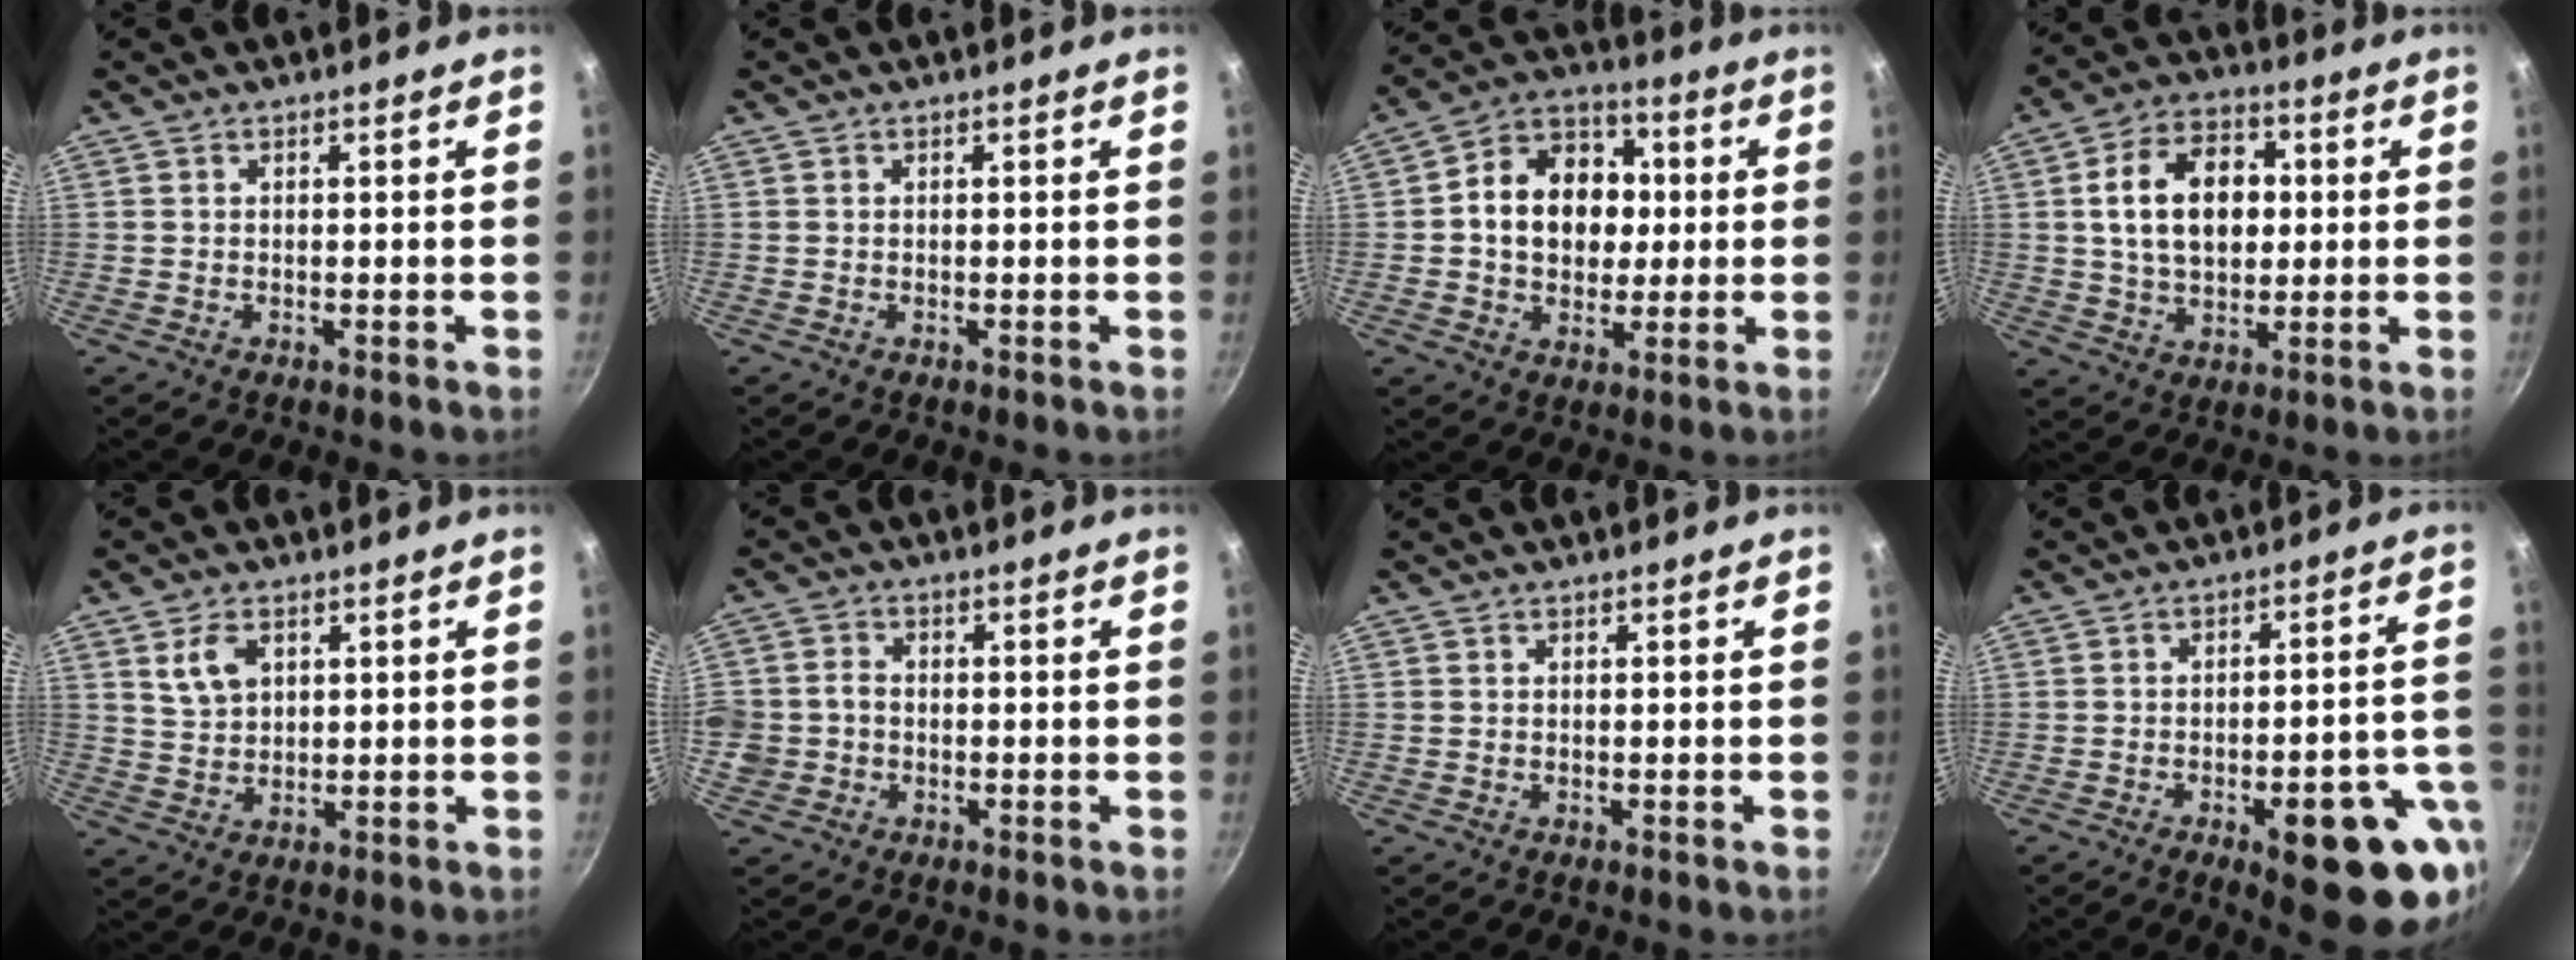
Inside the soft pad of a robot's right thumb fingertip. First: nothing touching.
{"total": 0.0}
{"total": 15.1, "force": [1.1, 11.9, 9.1], "torque": [-0.114, 0.022, 0.006]}
{"total": 15.0, "force": [2.1, 10.3, 10.7], "torque": [-0.148, 0.014, 0.027]}
{"total": 5.6, "force": [2.3, 3.7, 3.6], "torque": [-0.053, -0.006, 0.049]}
{"total": 5.9, "force": [-1.2, 5.2, 2.5], "torque": [-0.043, 0.022, -0.028]}
{"total": 0.0}
{"total": 18.0, "force": [-7.6, 6.5, 15.0], "torque": [-0.140, 0.031, -0.093]}